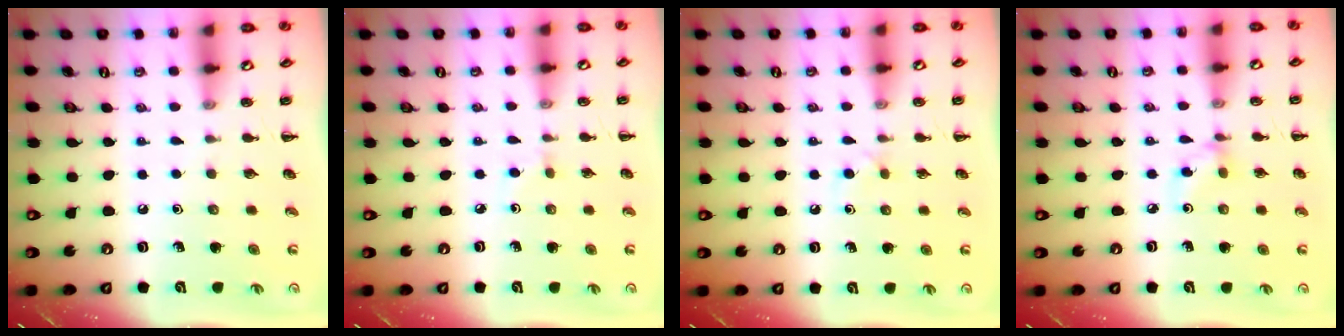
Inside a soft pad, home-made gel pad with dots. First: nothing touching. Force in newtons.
{"total": 2.0, "press": 1.7, "slide": 1.0}
{"total": 3.7, "press": 3.5, "slide": 1.4}
{"total": 3.5, "press": 3.3, "slide": 1.2}